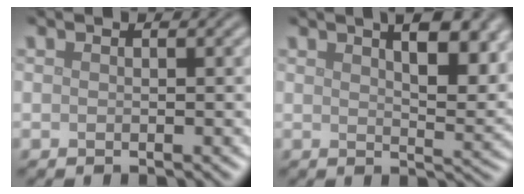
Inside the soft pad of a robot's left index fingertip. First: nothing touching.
{"total": 7.1, "force": [3.8, 2.5, 5.5], "torque": [-0.067, 0.010, 0.053]}